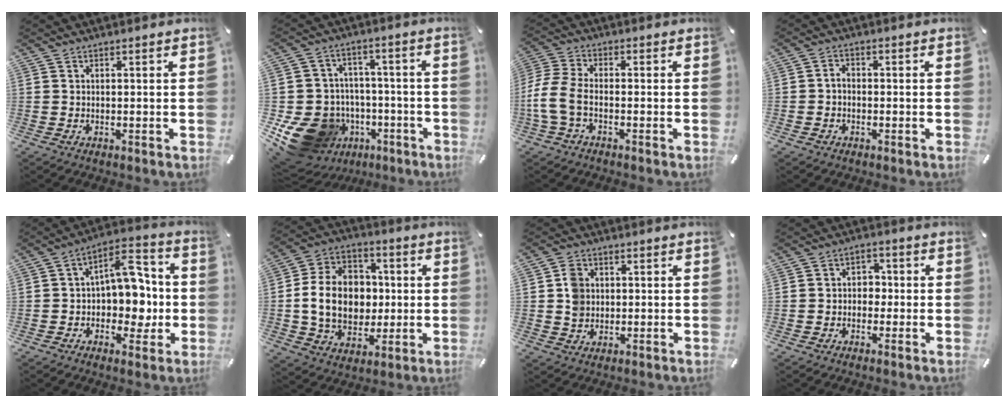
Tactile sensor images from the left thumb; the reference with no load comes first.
{"total": 17.7, "force": [-7.1, 14.3, 7.6], "torque": [-0.155, 0.036, -0.091]}
{"total": 7.3, "force": [-2.6, 3.7, 5.7], "torque": [-0.140, -0.005, -0.049]}
{"total": 2.3, "force": [-0.8, 1.8, 1.2], "torque": [-0.024, 0.008, -0.017]}
{"total": 12.3, "force": [0.1, 9.2, 8.1], "torque": [-0.083, -0.005, 0.004]}
{"total": 16.0, "force": [-0.7, 13.2, 8.9], "torque": [-0.204, 0.015, -0.006]}
{"total": 4.3, "force": [0.3, 4.1, 1.4], "torque": [-0.017, 0.002, 0.002]}
{"total": 4.2, "force": [-1.2, 3.7, 1.4], "torque": [-0.024, 0.014, -0.027]}